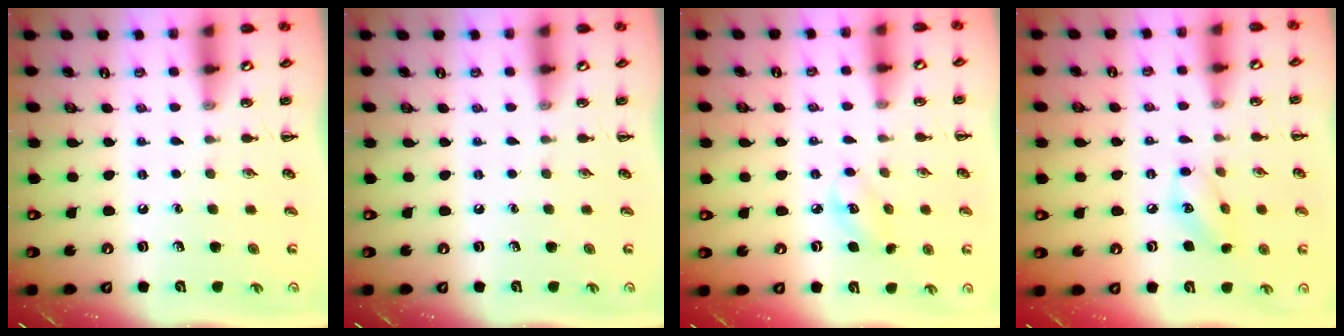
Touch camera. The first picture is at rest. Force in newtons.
{"total": 0.0}
{"total": 4.0, "press": 3.9, "slide": 0.7}
{"total": 7.8, "press": 7.8, "slide": 0.7}